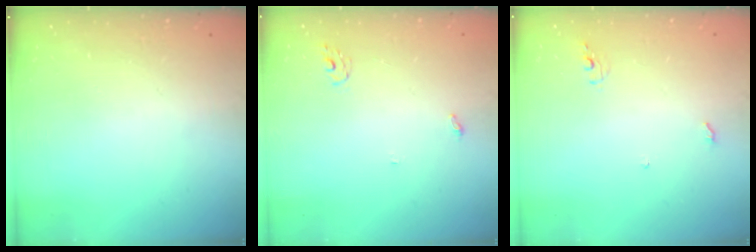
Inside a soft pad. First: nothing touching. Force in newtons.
{"total": 2.8, "press": 2.8, "slide": 0.2}
{"total": 4.1, "press": 4.1, "slide": 0.3}